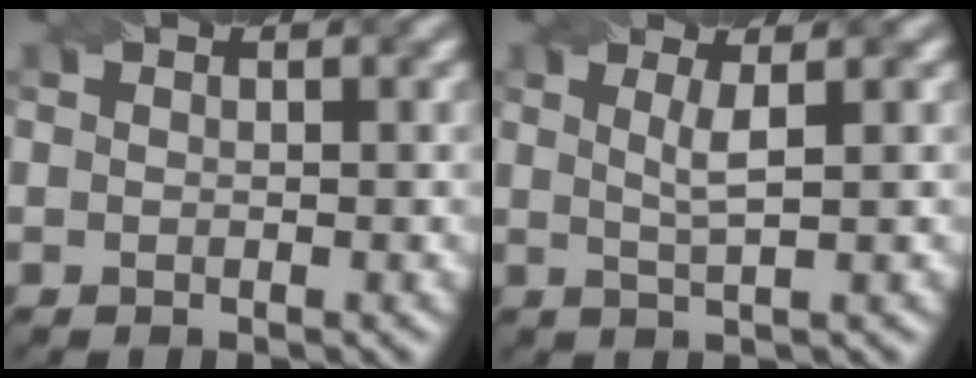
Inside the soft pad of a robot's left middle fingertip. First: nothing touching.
{"total": 2.2, "force": [0.6, 0.4, 2.1], "torque": [-0.039, 0.000, 0.010]}